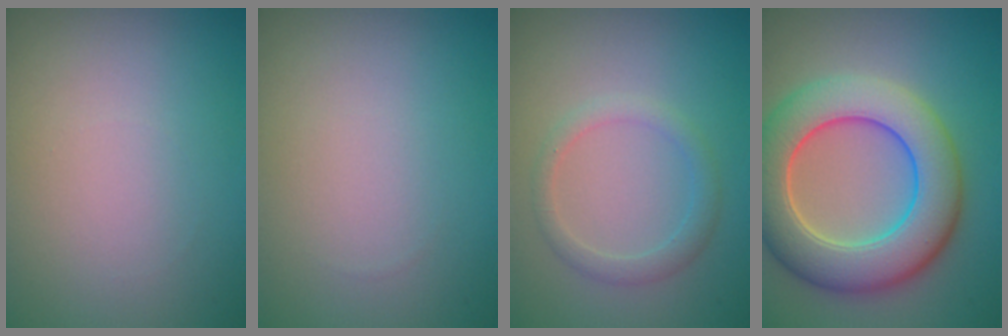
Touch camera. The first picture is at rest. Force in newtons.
{"total": 0.0}
{"total": 1.8, "press": 1.8, "slide": 0.0}
{"total": 9.1, "press": 9.1, "slide": 0.2}